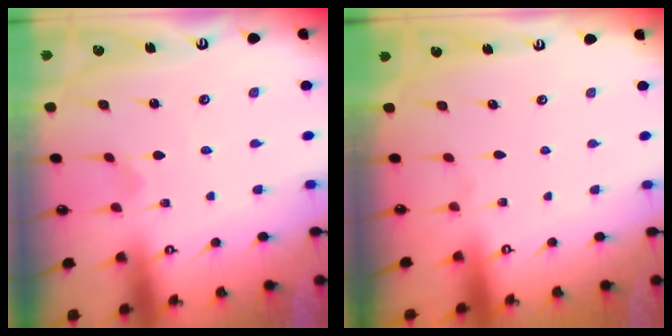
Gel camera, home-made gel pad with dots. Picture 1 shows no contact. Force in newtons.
{"total": 0.0}